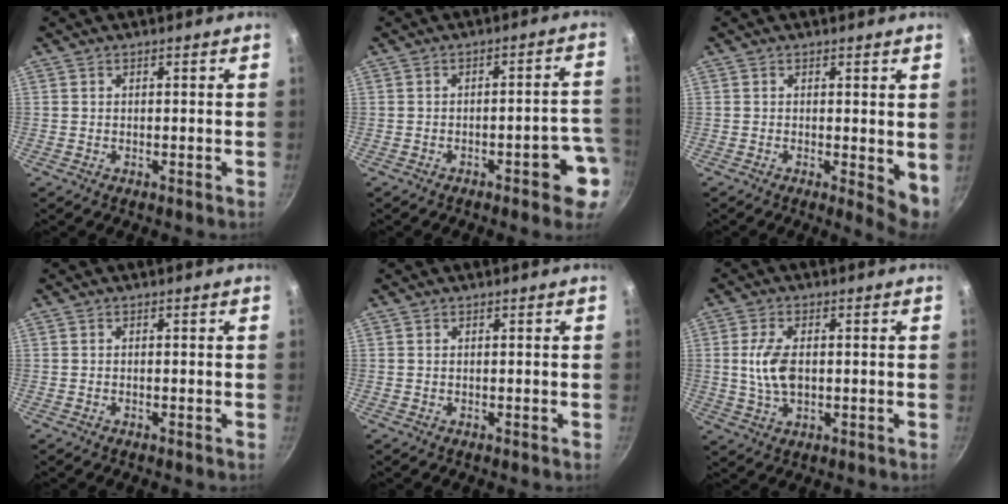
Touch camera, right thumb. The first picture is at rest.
{"total": 7.2, "force": [-2.9, 2.5, 6.1], "torque": [-0.052, 0.039, -0.030]}
{"total": 5.0, "force": [0.3, 2.0, 4.6], "torque": [-0.054, -0.010, 0.006]}
{"total": 0.0}
{"total": 0.0}
{"total": 7.4, "force": [0.3, 4.1, 6.2], "torque": [-0.120, 0.003, 0.004]}